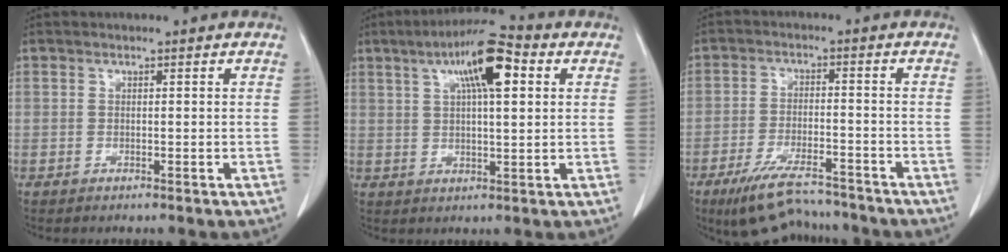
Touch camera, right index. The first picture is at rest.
{"total": 10.9, "force": [4.3, 2.2, 9.8], "torque": [-0.167, 0.026, 0.067]}
{"total": 10.9, "force": [-9.6, 2.3, 4.7], "torque": [-0.086, -0.008, -0.154]}